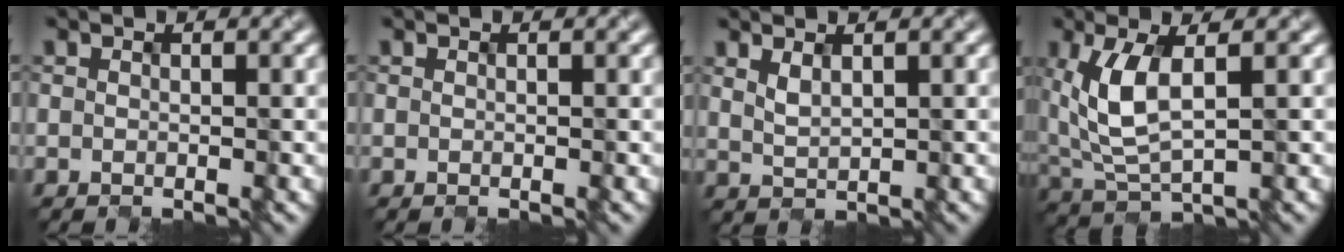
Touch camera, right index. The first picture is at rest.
{"total": 0.0}
{"total": 1.1, "force": [0.7, 0.3, 0.7], "torque": [-0.021, -0.006, 0.026]}
{"total": 5.2, "force": [0.9, 2.5, 4.4], "torque": [-0.114, -0.002, 0.028]}